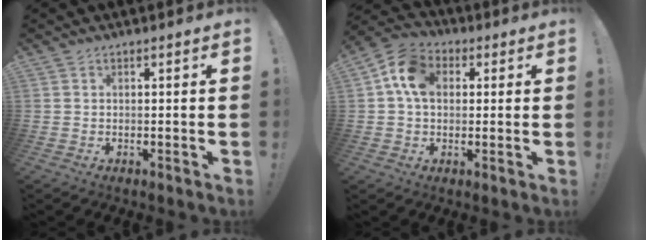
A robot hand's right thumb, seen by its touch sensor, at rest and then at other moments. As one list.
[{"total": 10.9, "force": [2.6, 8.0, 6.9], "torque": [-0.122, 0.009, 0.051]}]